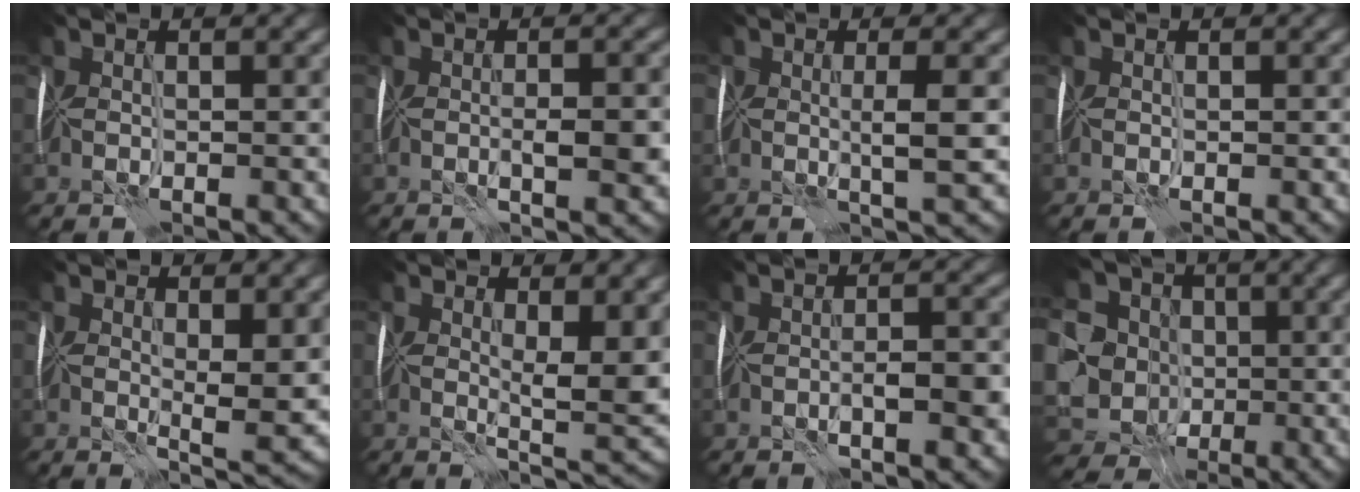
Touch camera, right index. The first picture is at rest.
{"total": 2.5, "force": [-0.5, 0.6, 2.4], "torque": [-0.041, 0.000, -0.006]}
{"total": 1.8, "force": [-0.1, 0.2, 1.8], "torque": [-0.031, 0.000, -0.002]}
{"total": 0.0}
{"total": 3.3, "force": [0.8, 1.0, 3.0], "torque": [-0.047, -0.006, 0.015]}
{"total": 5.0, "force": [1.2, 1.6, 4.6], "torque": [-0.072, -0.010, 0.024]}
{"total": 2.8, "force": [-0.9, 0.9, 2.5], "torque": [-0.044, -0.001, -0.013]}
{"total": 9.2, "force": [-0.2, 8.2, 4.1], "torque": [-0.097, 0.000, -0.013]}